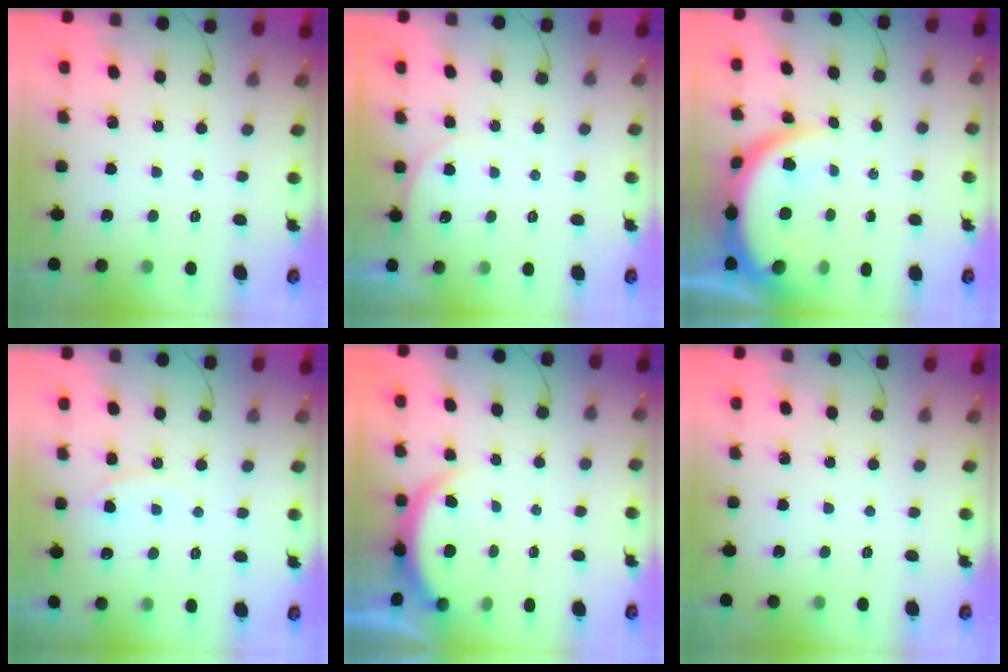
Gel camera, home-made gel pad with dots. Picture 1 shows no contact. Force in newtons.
{"total": 3.3, "press": 2.5, "slide": 2.2}
{"total": 8.9, "press": 8.9, "slide": 0.7}
{"total": 7.1, "press": 7.1, "slide": 0.5}
{"total": 4.6, "press": 4.6, "slide": 0.4}
{"total": 0.0}